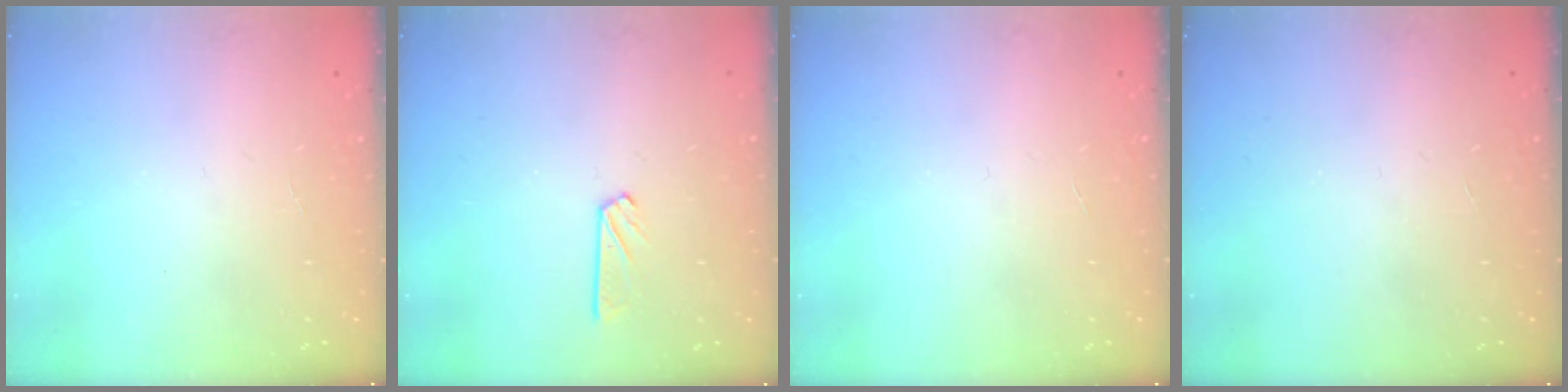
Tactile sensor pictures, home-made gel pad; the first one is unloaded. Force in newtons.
{"total": 4.1, "press": 4.1, "slide": 0.3}
{"total": 0.0}
{"total": 0.0}